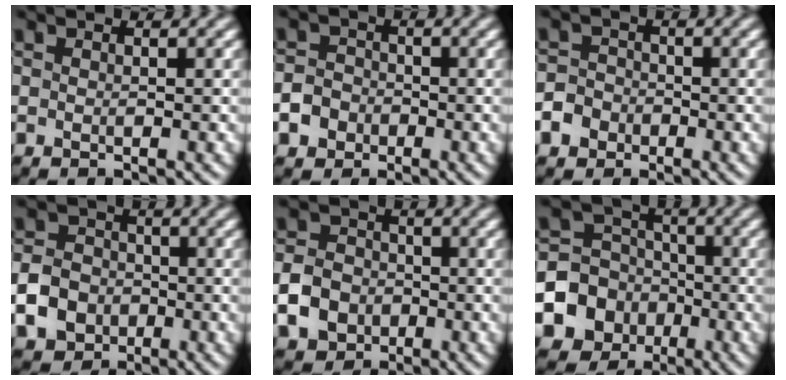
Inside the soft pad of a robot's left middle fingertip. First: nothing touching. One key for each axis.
{"total": 4.5, "fx": -2.6, "fy": 3.6, "fz": 0.9, "tx": -0.001, "ty": -0.007, "tz": -0.061}
{"total": 4.2, "fx": -2.5, "fy": 3.3, "fz": 0.6, "tx": 0.004, "ty": -0.004, "tz": -0.060}
{"total": 5.7, "fx": -2.2, "fy": 4.7, "fz": 2.3, "tx": -0.045, "ty": -0.008, "tz": -0.060}
{"total": 5.1, "fx": -2.0, "fy": 4.1, "fz": 2.3, "tx": -0.051, "ty": -0.002, "tz": -0.048}
{"total": 9.4, "fx": -3.9, "fy": 8.3, "fz": 2.3, "tx": -0.051, "ty": -0.014, "tz": -0.098}